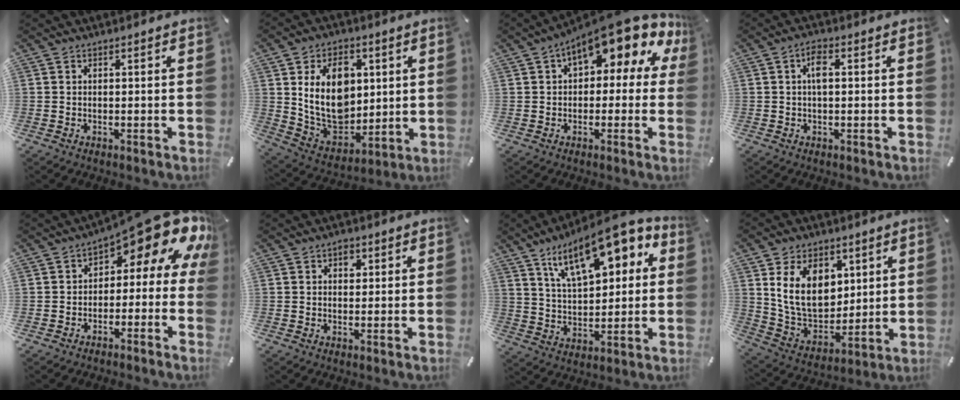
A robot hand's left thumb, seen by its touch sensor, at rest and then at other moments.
{"total": 16.2, "force": [3.6, 12.5, 9.7], "torque": [-0.185, -0.012, 0.068]}
{"total": 12.8, "force": [7.9, 4.7, 8.9], "torque": [-0.130, -0.062, 0.133]}
{"total": 3.5, "force": [0.4, 1.5, 3.2], "torque": [-0.057, 0.005, 0.003]}
{"total": 13.6, "force": [7.5, 5.4, 10.0], "torque": [-0.134, -0.061, 0.120]}
{"total": 2.3, "force": [0.8, 1.8, 1.2], "torque": [-0.003, -0.004, 0.008]}
{"total": 17.6, "force": [10.2, 8.2, 11.9], "torque": [-0.193, -0.037, 0.173]}
{"total": 15.4, "force": [5.0, 11.3, 9.1], "torque": [-0.181, -0.013, 0.095]}